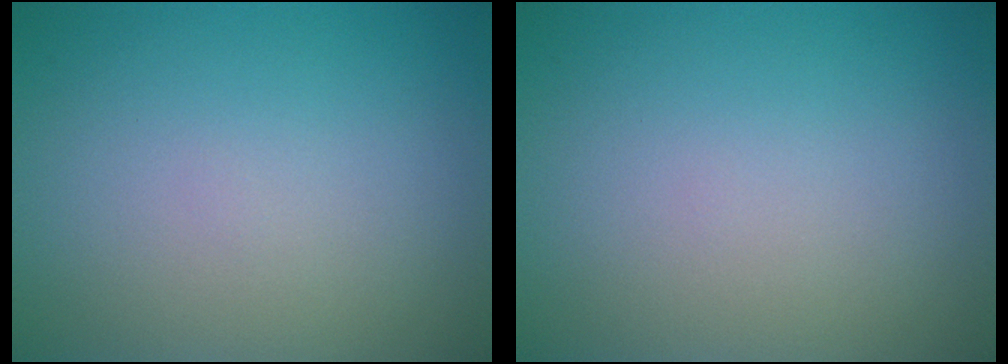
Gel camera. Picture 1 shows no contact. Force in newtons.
{"total": 0.0}